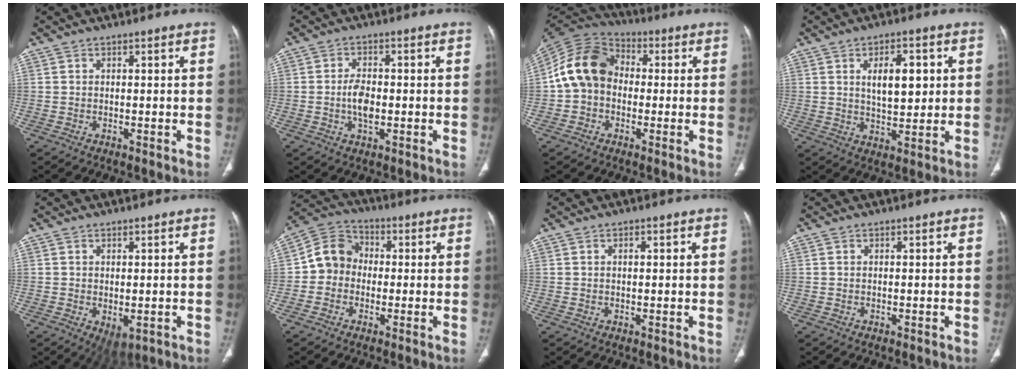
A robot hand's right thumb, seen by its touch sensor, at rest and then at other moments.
{"total": 4.8, "force": [-0.7, 2.6, 4.0], "torque": [-0.070, 0.004, -0.014]}
{"total": 12.5, "force": [-0.2, 10.0, 7.4], "torque": [-0.130, 0.035, -0.021]}
{"total": 8.5, "force": [2.3, 4.1, 7.1], "torque": [-0.090, -0.009, 0.042]}
{"total": 3.7, "force": [-0.9, 2.1, 2.9], "torque": [-0.039, -0.006, 0.002]}
{"total": 8.4, "force": [-0.7, 7.5, 3.7], "torque": [-0.047, 0.032, -0.029]}
{"total": 1.1, "force": [0.3, 0.4, 0.9], "torque": [-0.016, 0.004, 0.005]}
{"total": 0.0}